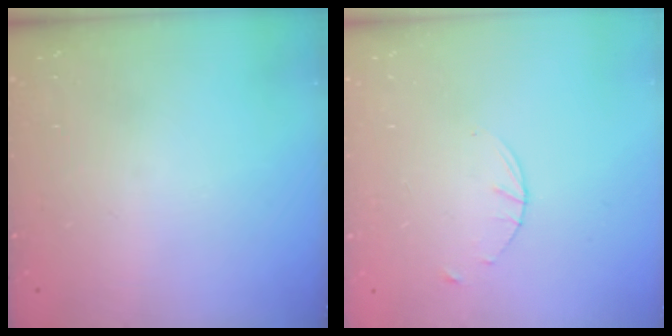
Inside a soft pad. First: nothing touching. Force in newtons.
{"total": 1.6, "press": 1.6, "slide": 0.2}